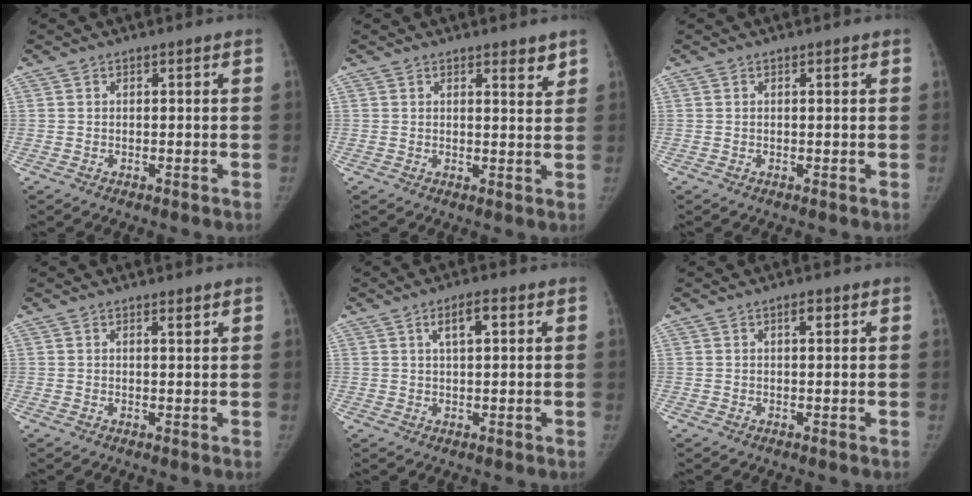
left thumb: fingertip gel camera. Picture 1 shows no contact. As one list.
[{"total": 2.8, "force": [2.1, 0.8, 1.6], "torque": [-0.013, -0.016, 0.029]}, {"total": 0.6, "force": [0.3, 0.1, 0.5], "torque": [-0.008, 0.000, 0.003]}, {"total": 1.1, "force": [0.8, 0.2, 0.8], "torque": [-0.012, -0.006, 0.014]}, {"total": 4.1, "force": [1.6, 1.4, 3.5], "torque": [-0.055, 0.006, 0.027]}, {"total": 1.7, "force": [0.8, 0.6, 1.4], "torque": [-0.017, 0.001, 0.011]}]